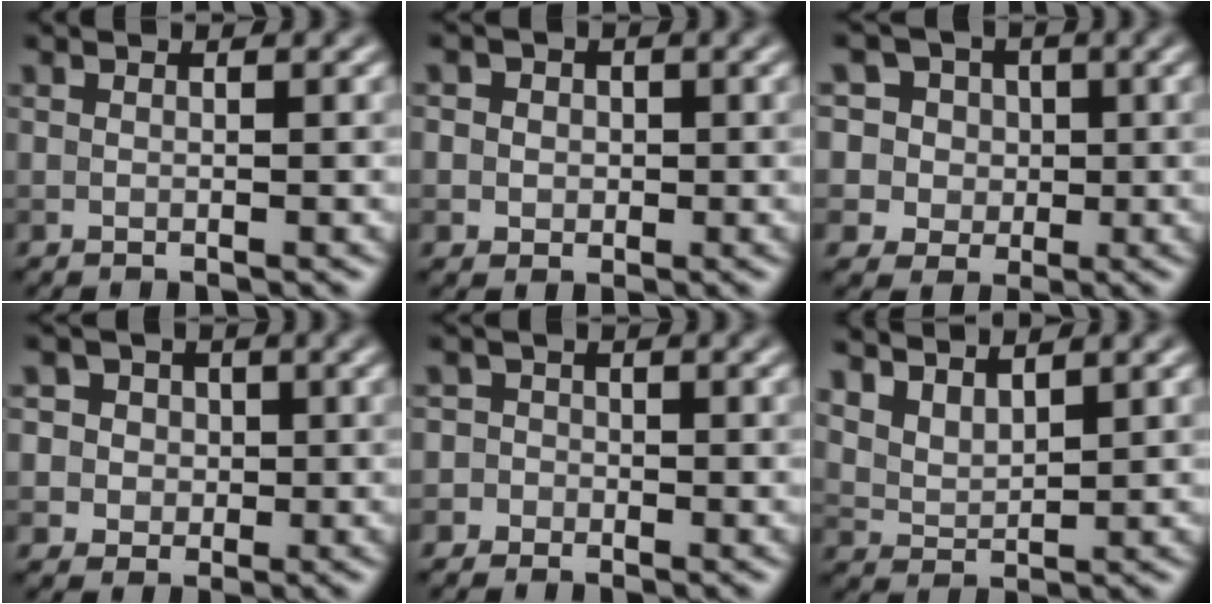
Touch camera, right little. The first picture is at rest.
{"total": 3.6, "force": [1.1, 3.1, 1.5], "torque": [-0.011, 0.016, -0.003]}
{"total": 8.4, "force": [3.4, 7.1, 3.1], "torque": [-0.056, 0.024, 0.033]}
{"total": 6.3, "force": [2.2, 5.5, 2.1], "torque": [-0.035, 0.027, 0.014]}
{"total": 3.0, "force": [-1.1, 2.8, 0.2], "torque": [0.033, 0.013, -0.049]}
{"total": 4.0, "force": [3.2, 1.6, 1.8], "torque": [-0.043, 0.004, 0.061]}